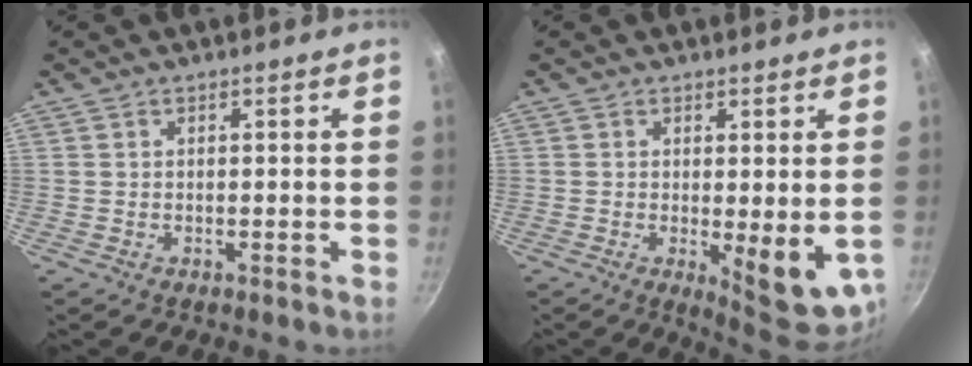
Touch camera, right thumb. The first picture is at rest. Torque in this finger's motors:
{"motor_torque": [1.68, 1.47, 1.24, -0.50, 0.27]}